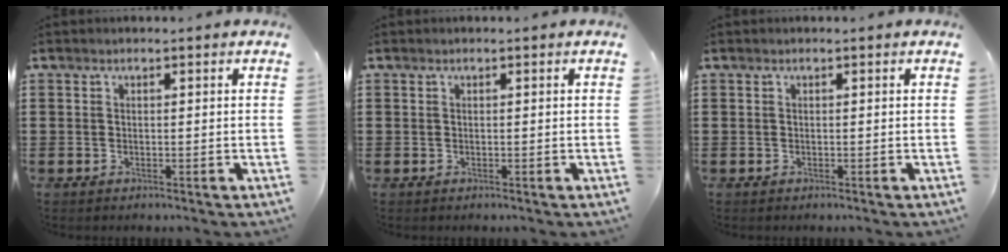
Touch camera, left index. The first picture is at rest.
{"total": 0.0}
{"total": 0.0}